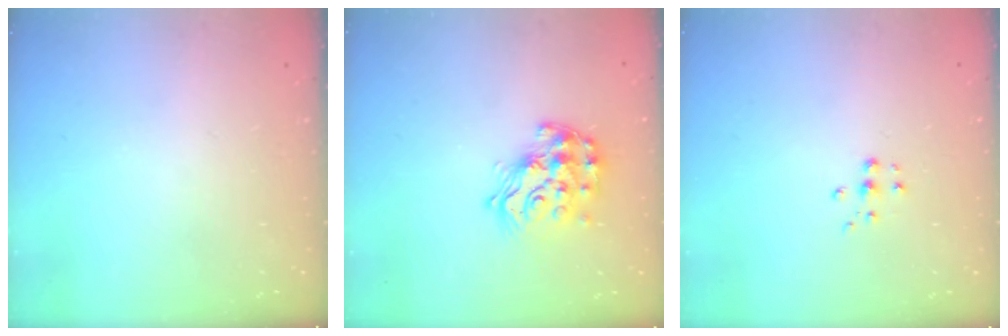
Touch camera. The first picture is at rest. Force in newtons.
{"total": 16.9, "press": 16.9, "slide": 1.0}
{"total": 5.3, "press": 5.3, "slide": 0.4}